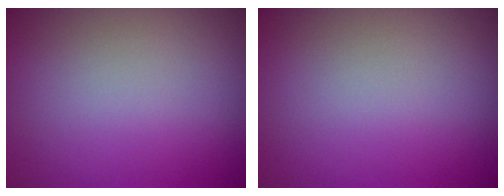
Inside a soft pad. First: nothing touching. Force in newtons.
{"total": 0.0}